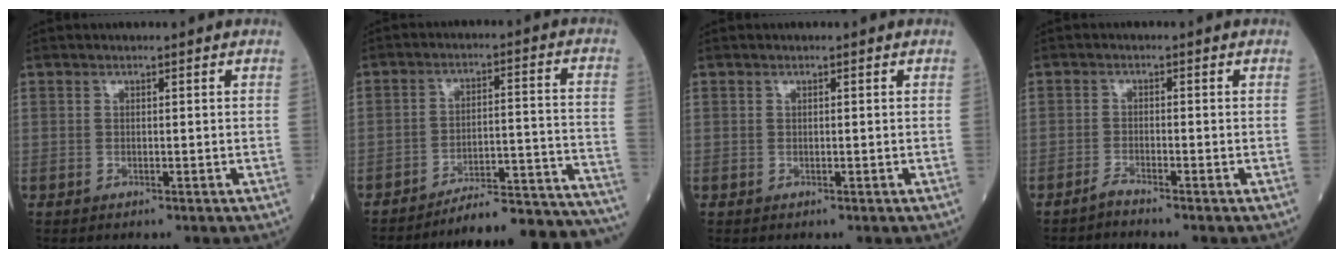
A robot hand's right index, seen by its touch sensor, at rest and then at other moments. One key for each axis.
{"total": 21.5, "fx": -21.0, "fy": -0.1, "fz": 4.7, "tx": -0.010, "ty": 0.016, "tz": -0.278}
{"total": 0.0}
{"total": 1.7, "fx": -1.6, "fy": -0.5, "fz": 0.1, "tx": -0.003, "ty": -0.003, "tz": -0.033}